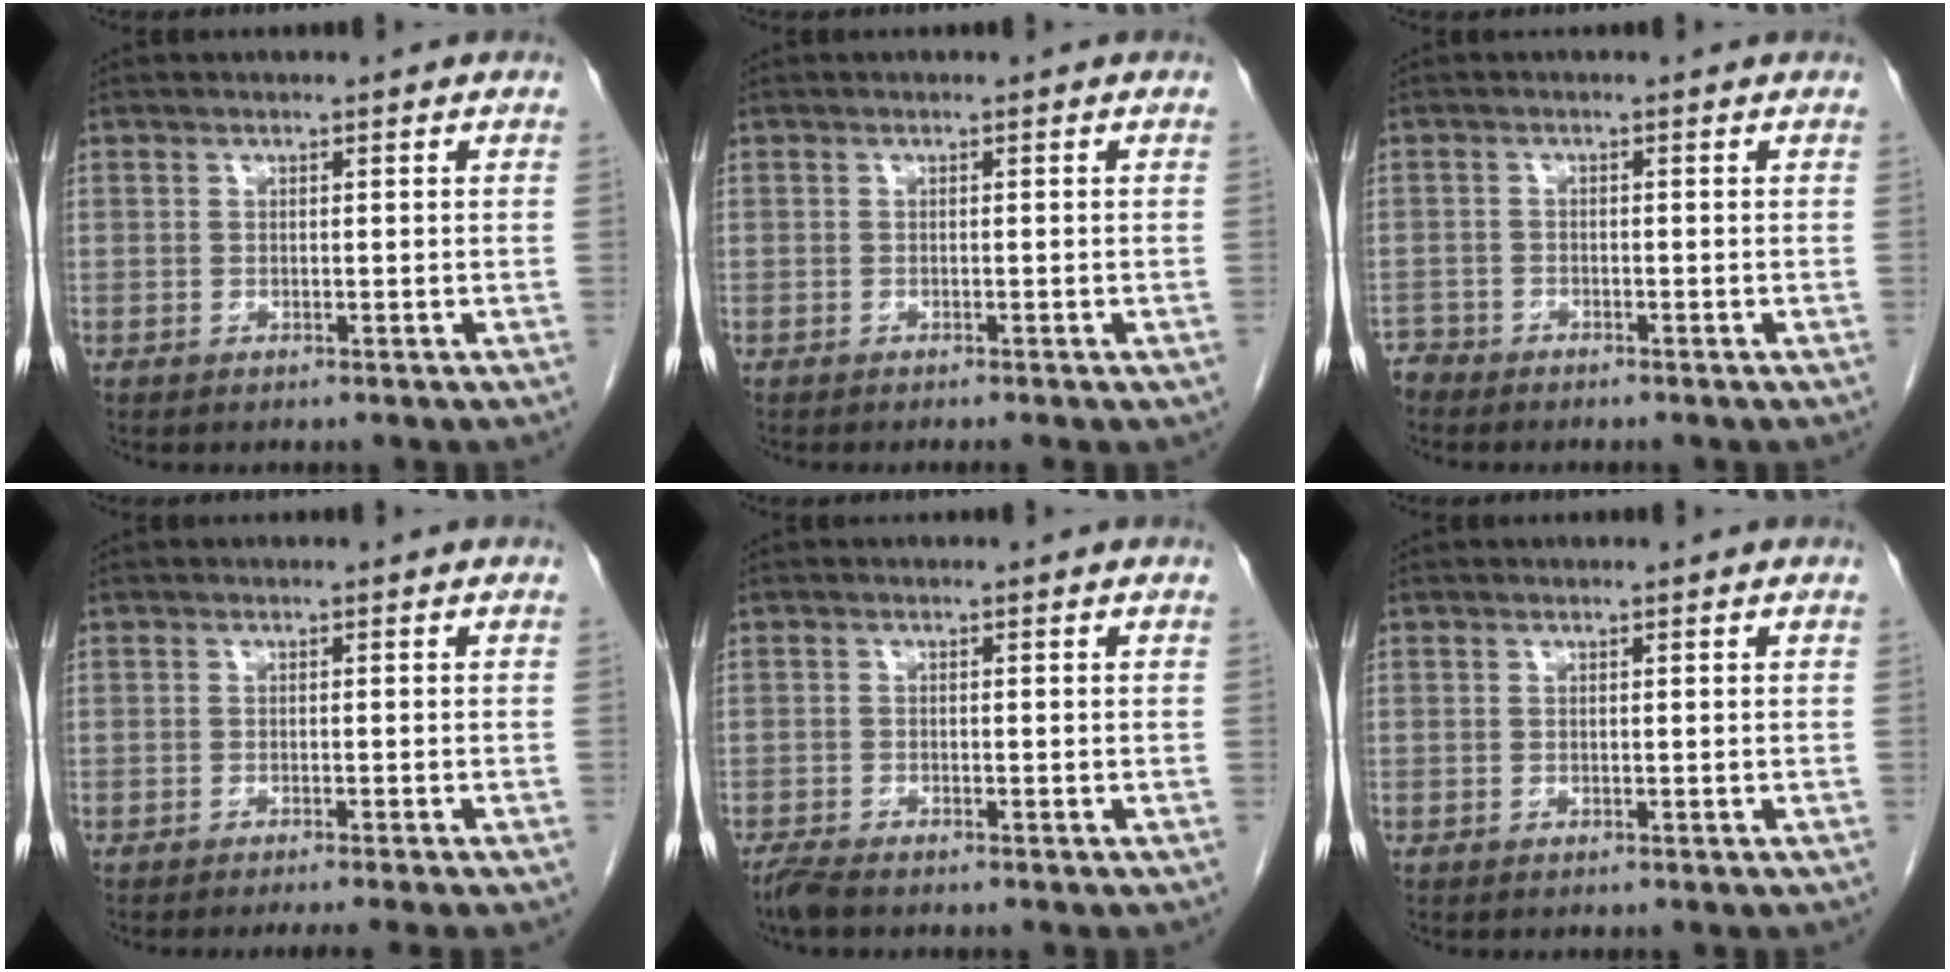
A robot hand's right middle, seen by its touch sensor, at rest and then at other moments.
{"total": 2.7, "force": [-2.0, 0.5, 1.7], "torque": [-0.016, -0.005, -0.023]}
{"total": 2.0, "force": [-1.9, 0.4, -0.2], "torque": [0.012, -0.003, -0.036]}
{"total": 4.9, "force": [-4.0, -0.9, 2.6], "torque": [-0.015, -0.007, -0.055]}
{"total": 2.4, "force": [-2.0, 0.3, 1.1], "torque": [-0.032, -0.008, -0.041]}
{"total": 0.0}